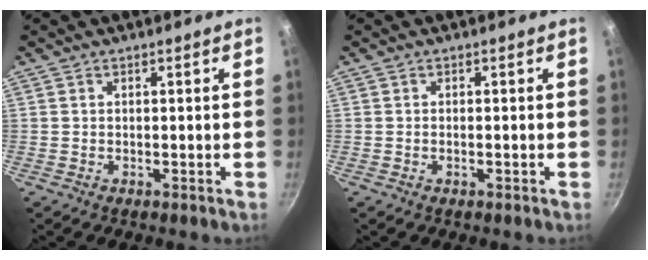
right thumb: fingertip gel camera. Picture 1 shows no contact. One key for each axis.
{"total": 0.6, "fx": -0.2, "fy": 0.2, "fz": 0.5, "tx": -0.013, "ty": 0.004, "tz": -0.004}